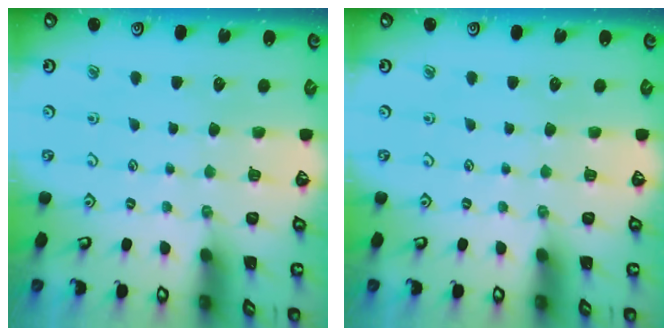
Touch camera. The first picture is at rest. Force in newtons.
{"total": 0.0}